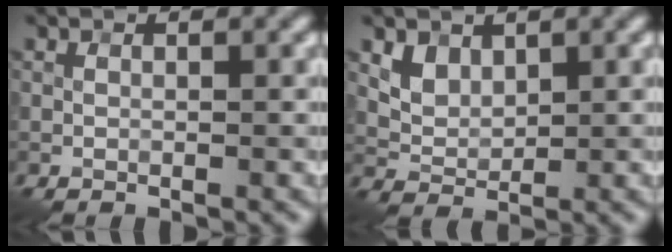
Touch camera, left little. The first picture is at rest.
{"total": 2.0, "force": [1.3, 1.2, 1.0], "torque": [-0.029, -0.015, 0.040]}